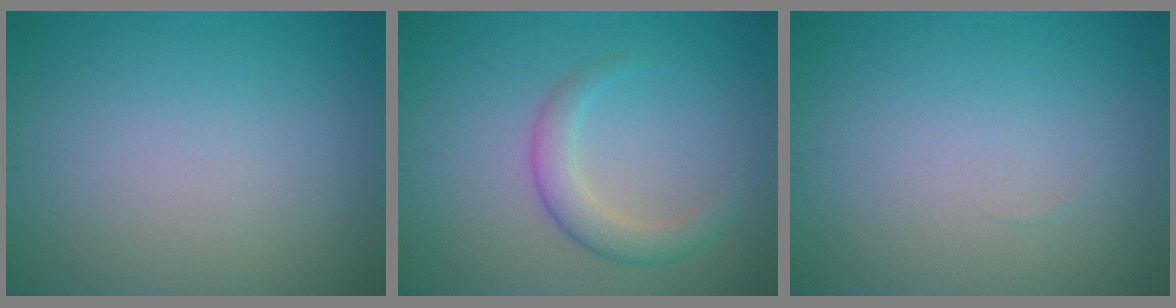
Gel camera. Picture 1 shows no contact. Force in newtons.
{"total": 2.8, "press": 2.8, "slide": 0.1}
{"total": 0.0}